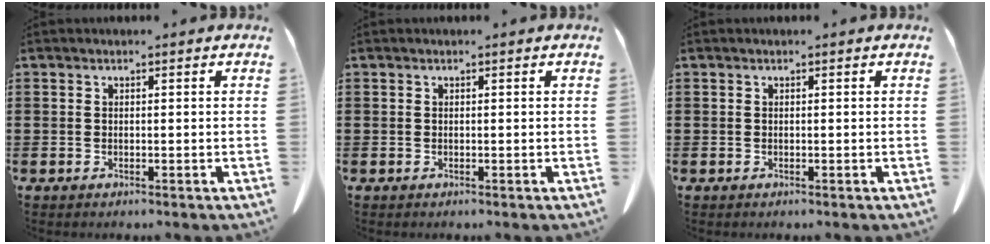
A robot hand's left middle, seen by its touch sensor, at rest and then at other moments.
{"total": 0.0}
{"total": 0.0}